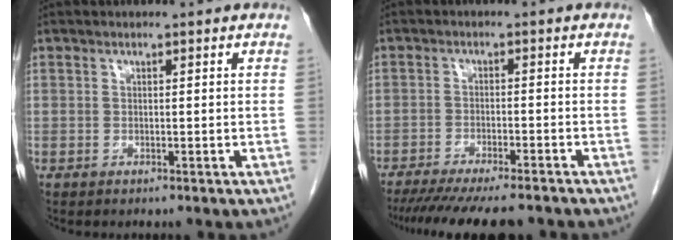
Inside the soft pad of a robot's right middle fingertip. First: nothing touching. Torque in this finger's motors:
{"motor_torque": [1.17, -0.97, 0.13, 0.06]}